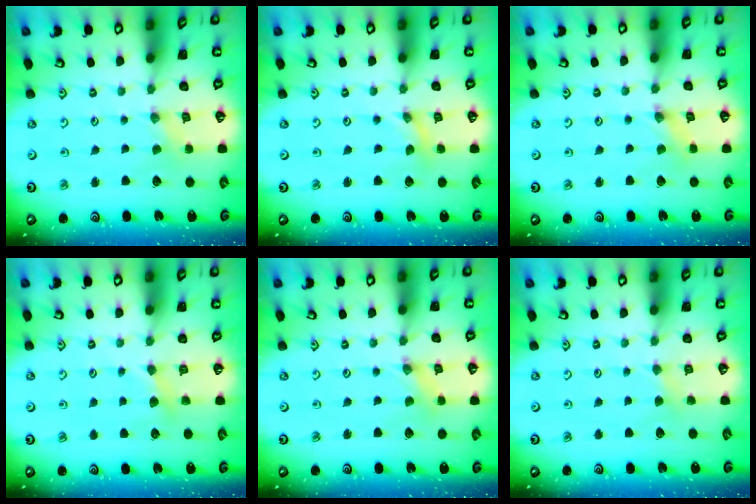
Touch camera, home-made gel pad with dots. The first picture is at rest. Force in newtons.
{"total": 0.0}
{"total": 0.8, "press": 0.8, "slide": 0.2}
{"total": 2.8, "press": 2.8, "slide": 0.5}
{"total": 0.5, "press": 0.5, "slide": 0.1}
{"total": 2.9, "press": 2.8, "slide": 0.4}